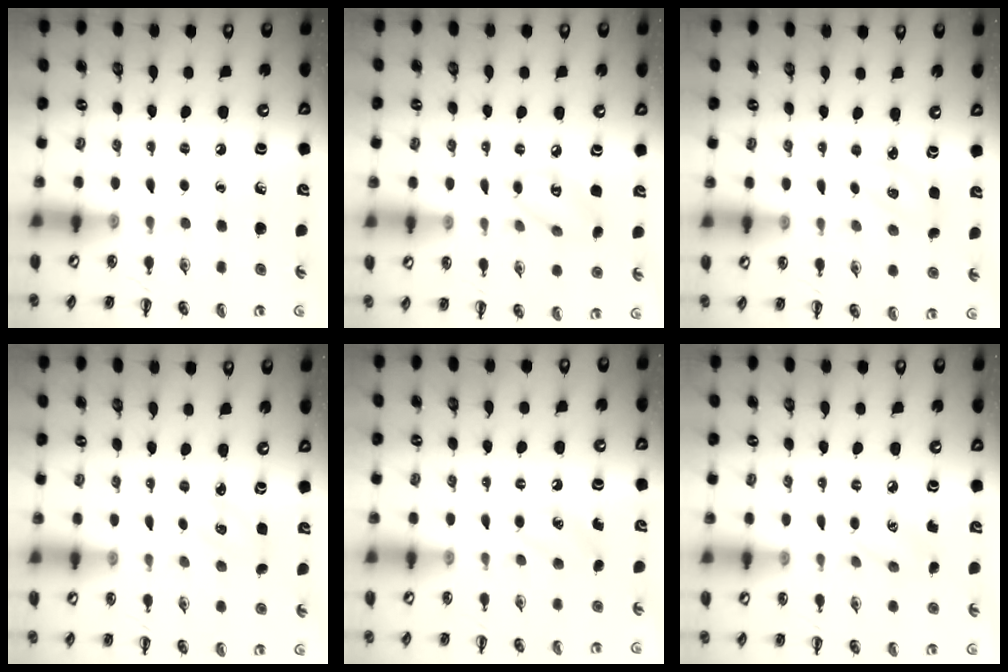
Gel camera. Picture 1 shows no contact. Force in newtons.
{"total": 6.6, "press": 6.6, "slide": 0.6}
{"total": 2.9, "press": 2.8, "slide": 0.9}
{"total": 1.6, "press": 1.5, "slide": 0.5}
{"total": 5.6, "press": 5.4, "slide": 1.6}
{"total": 6.4, "press": 6.3, "slide": 1.3}